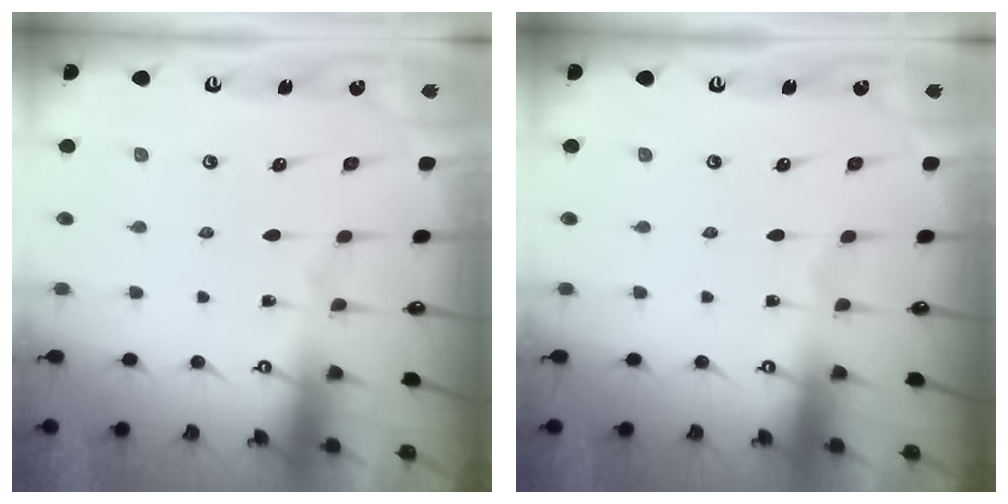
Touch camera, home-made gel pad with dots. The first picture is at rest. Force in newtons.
{"total": 0.0}